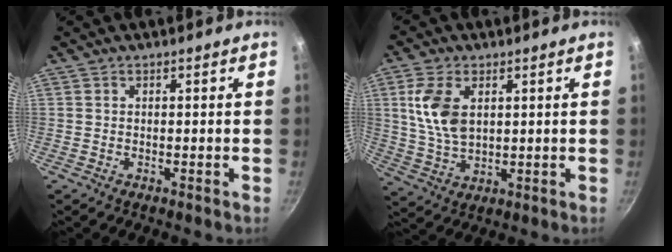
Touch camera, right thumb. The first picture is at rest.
{"total": 9.9, "force": [2.6, 5.9, 7.5], "torque": [-0.142, -0.016, 0.055]}